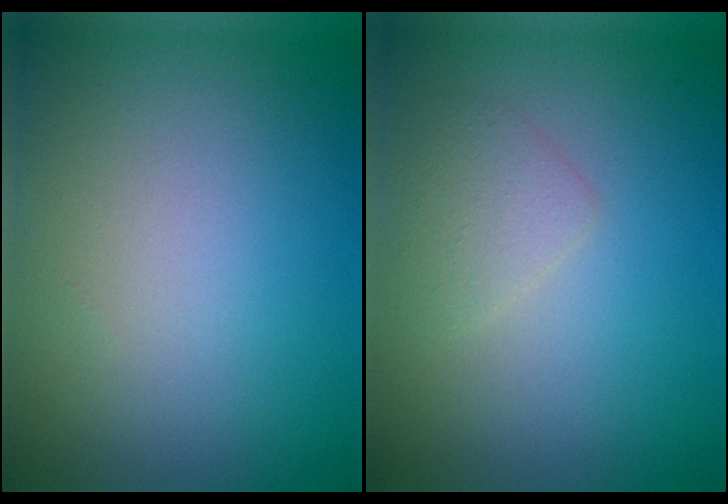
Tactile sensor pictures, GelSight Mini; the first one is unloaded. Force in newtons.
{"total": 1.6, "press": 1.6, "slide": 0.0}